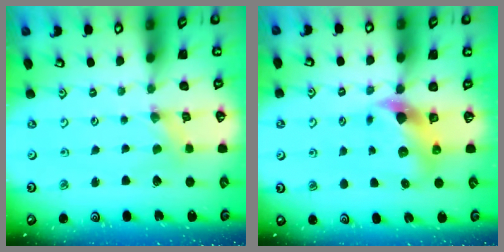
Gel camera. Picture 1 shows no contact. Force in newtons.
{"total": 7.8, "press": 7.6, "slide": 1.4}